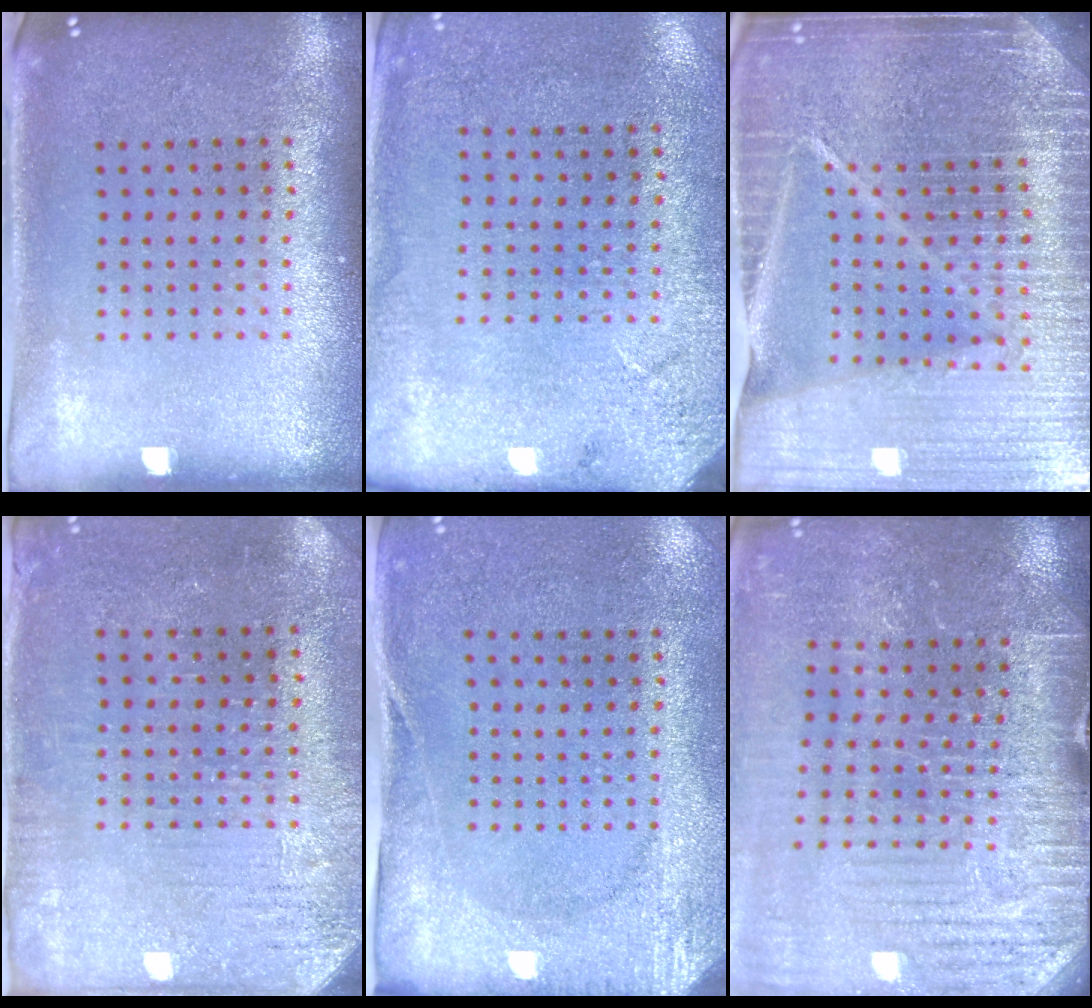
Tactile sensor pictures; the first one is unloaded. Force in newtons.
{"total": 2.6, "press": 2.2, "slide": 1.3}
{"total": 6.6, "press": 5.7, "slide": 3.4}
{"total": 3.1, "press": 2.7, "slide": 1.4}
{"total": 2.7, "press": 2.1, "slide": 1.7}
{"total": 3.9, "press": 3.9, "slide": 0.6}